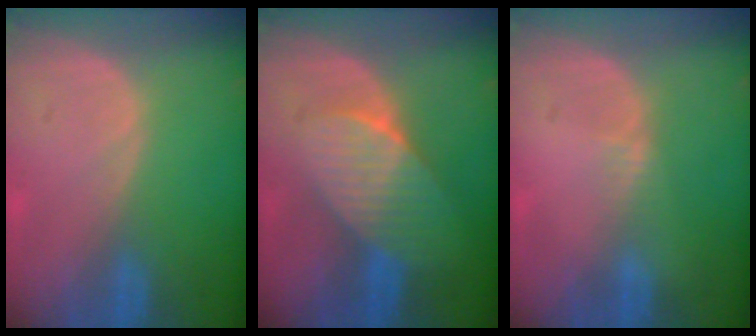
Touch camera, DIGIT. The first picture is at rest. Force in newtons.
{"total": 7.5, "press": 6.7, "slide": 3.4}
{"total": 0.8, "press": 0.8, "slide": 0.4}